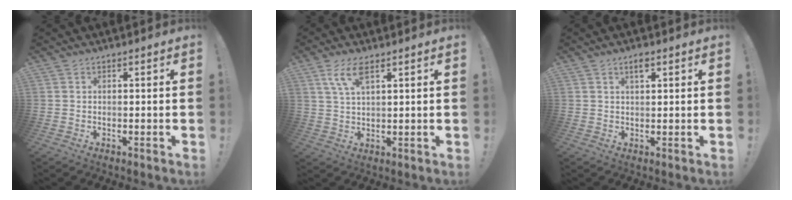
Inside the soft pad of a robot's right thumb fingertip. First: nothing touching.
{"total": 6.5, "force": [3.5, 2.2, 5.0], "torque": [-0.101, -0.004, 0.064]}
{"total": 2.6, "force": [1.5, 0.9, 2.0], "torque": [-0.035, 0.000, 0.023]}